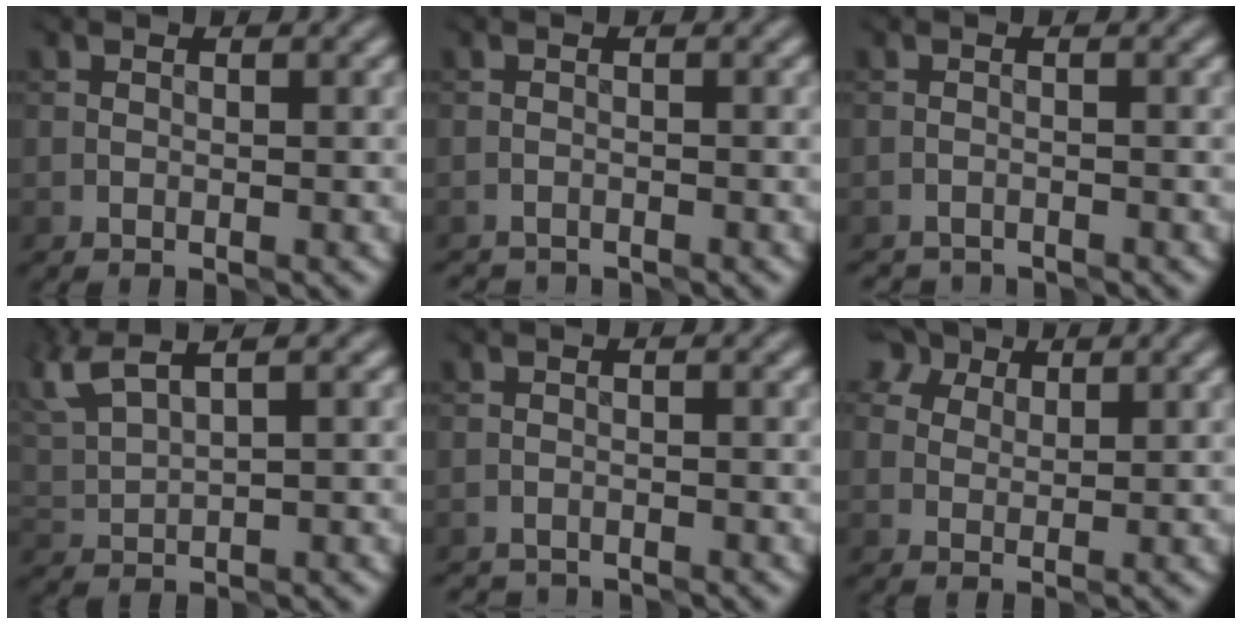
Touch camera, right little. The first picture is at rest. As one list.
[{"total": 1.8, "force": [-1.8, 0.2, -0.1], "torque": [0.003, -0.009, -0.039]}, {"total": 1.8, "force": [-1.8, 0.3, -0.1], "torque": [0.006, -0.008, -0.039]}, {"total": 4.1, "force": [3.3, 1.1, 2.3], "torque": [-0.068, 0.011, 0.076]}, {"total": 1.9, "force": [-1.9, 0.3, -0.1], "torque": [0.004, -0.009, -0.041]}, {"total": 4.0, "force": [2.3, 2.8, 1.8], "torque": [-0.004, 0.027, -0.002]}]